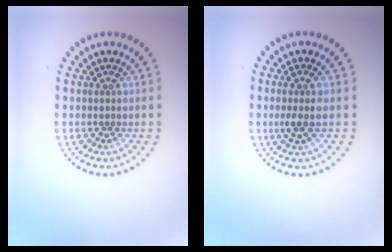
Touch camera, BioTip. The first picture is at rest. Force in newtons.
{"total": 1.9, "press": 1.6, "slide": 1.1}